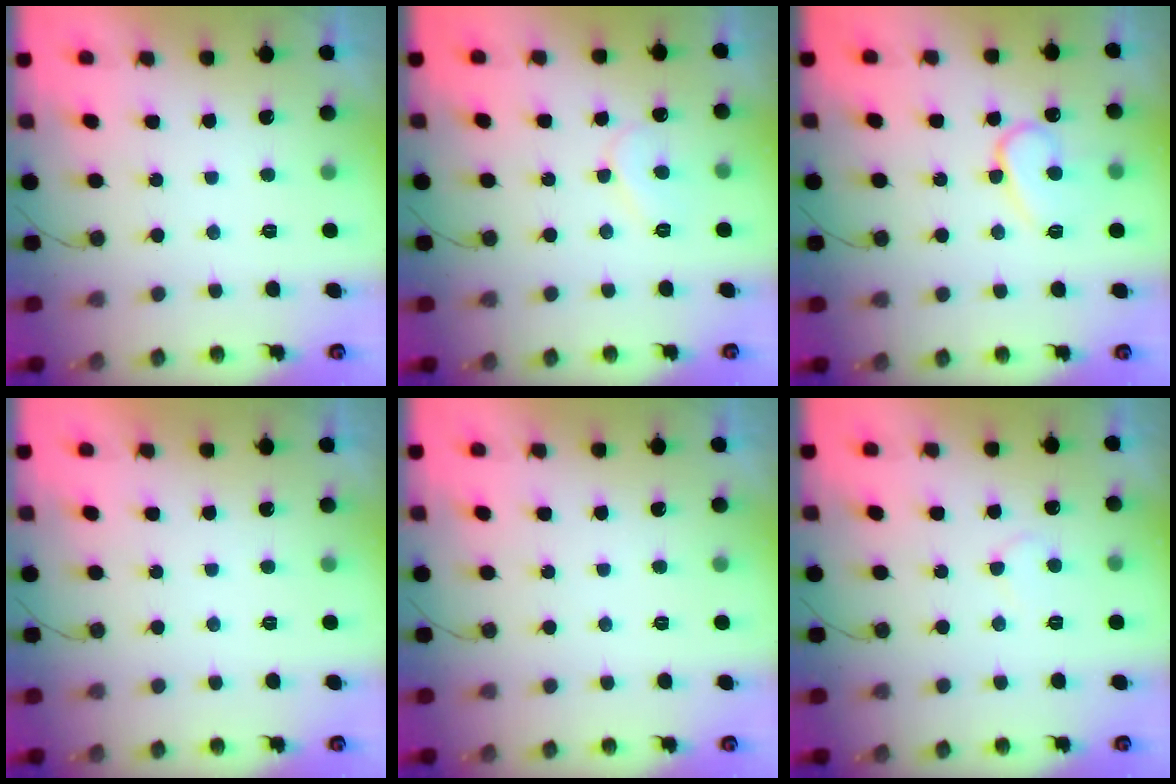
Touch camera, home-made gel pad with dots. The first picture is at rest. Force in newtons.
{"total": 6.5, "press": 6.5, "slide": 0.5}
{"total": 10.8, "press": 10.8, "slide": 1.0}
{"total": 1.9, "press": 1.9, "slide": 0.1}
{"total": 0.0}
{"total": 4.9, "press": 4.9, "slide": 0.5}